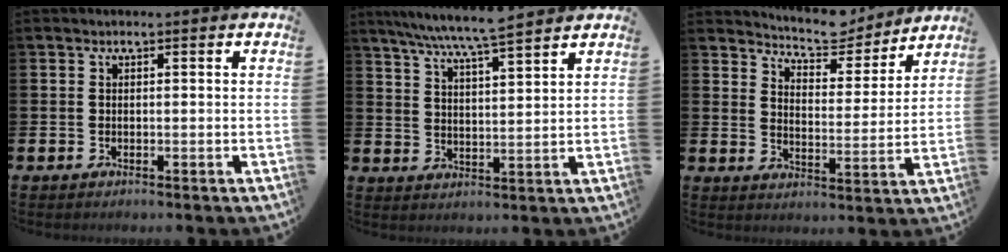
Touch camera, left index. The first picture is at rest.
{"total": 7.4, "force": [6.9, 0.0, 2.6], "torque": [-0.078, -0.029, 0.123]}
{"total": 6.8, "force": [6.5, 1.7, 1.0], "torque": [-0.040, -0.045, 0.114]}